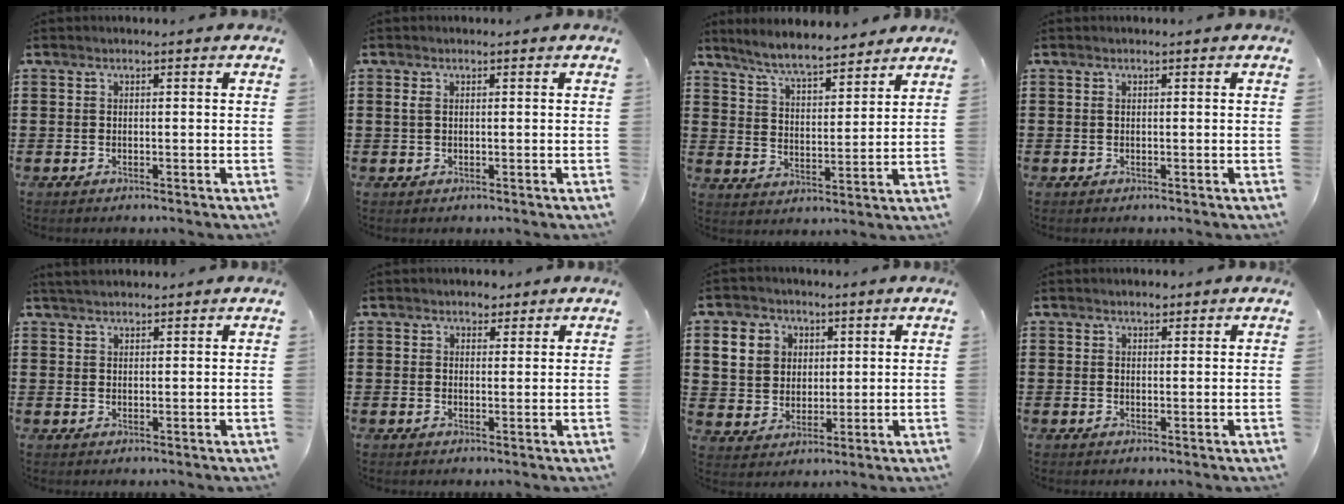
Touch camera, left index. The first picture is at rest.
{"total": 1.2, "force": [0.3, 0.5, 1.0], "torque": [-0.030, 0.001, 0.002]}
{"total": 6.5, "force": [6.0, 0.5, 2.4], "torque": [-0.069, -0.024, 0.107]}
{"total": 0.0}
{"total": 2.1, "force": [2.0, 0.4, 0.6], "torque": [-0.016, 0.004, 0.039]}
{"total": 2.0, "force": [1.6, 1.2, 0.3], "torque": [-0.003, 0.005, 0.028]}
{"total": 6.5, "force": [2.4, 5.7, 1.7], "torque": [-0.047, 0.012, 0.042]}
{"total": 1.4, "force": [1.2, 0.6, 0.4], "torque": [-0.011, 0.004, 0.022]}